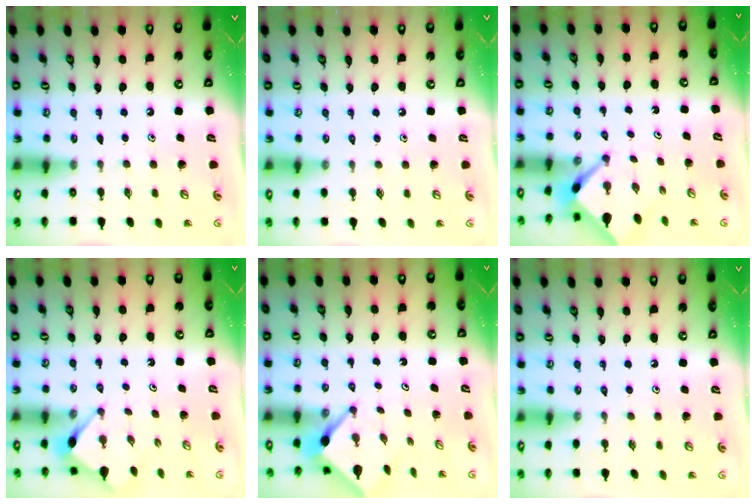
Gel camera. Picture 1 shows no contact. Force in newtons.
{"total": 1.9, "press": 1.9, "slide": 0.3}
{"total": 2.7, "press": 2.7, "slide": 0.2}
{"total": 3.4, "press": 3.3, "slide": 0.3}
{"total": 3.2, "press": 3.2, "slide": 0.2}
{"total": 4.0, "press": 3.9, "slide": 0.6}